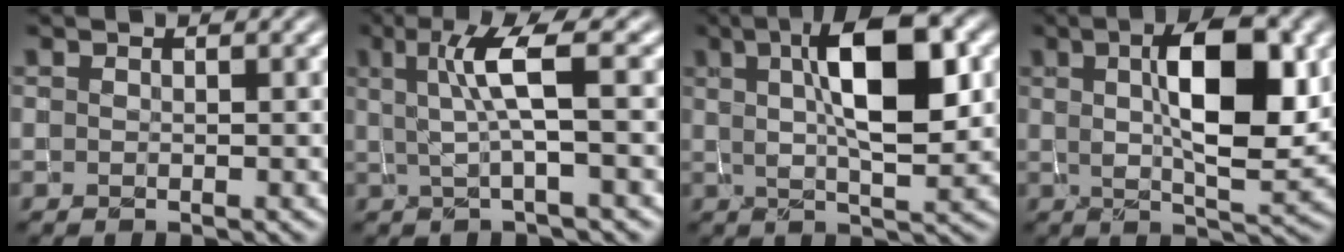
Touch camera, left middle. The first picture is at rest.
{"total": 4.1, "force": [0.5, 0.5, 4.0], "torque": [-0.080, 0.002, 0.013]}
{"total": 8.9, "force": [2.4, 2.7, 8.1], "torque": [-0.117, 0.008, 0.037]}
{"total": 9.1, "force": [2.1, 3.1, 8.3], "torque": [-0.119, 0.004, 0.032]}